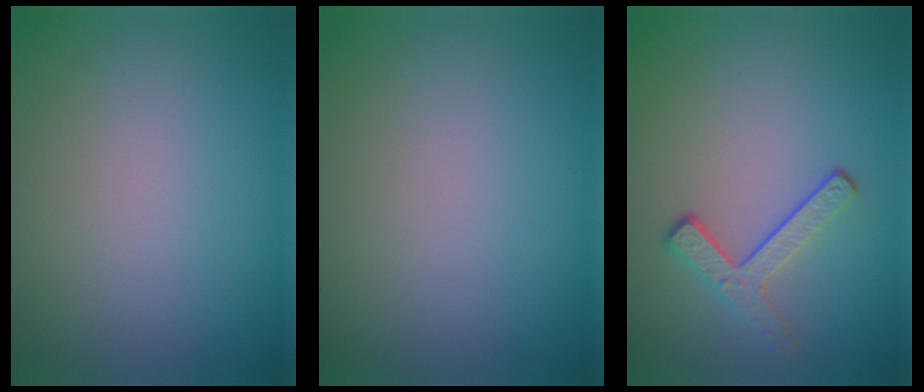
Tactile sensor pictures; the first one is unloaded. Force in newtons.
{"total": 0.0}
{"total": 2.9, "press": 2.3, "slide": 1.7}